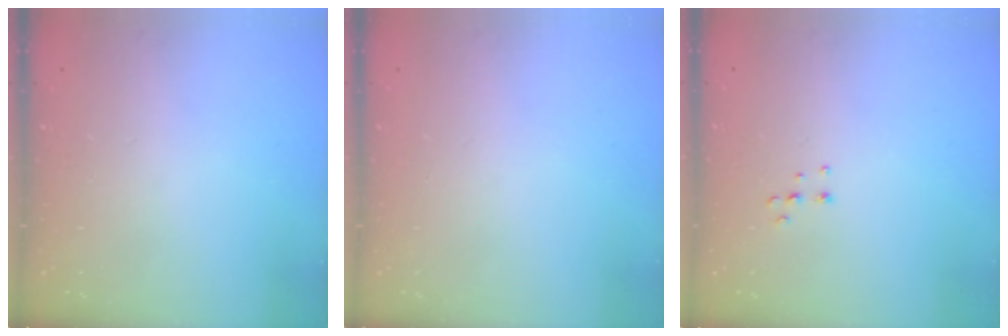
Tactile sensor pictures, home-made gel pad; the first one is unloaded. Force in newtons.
{"total": 0.0}
{"total": 4.4, "press": 4.4, "slide": 0.5}